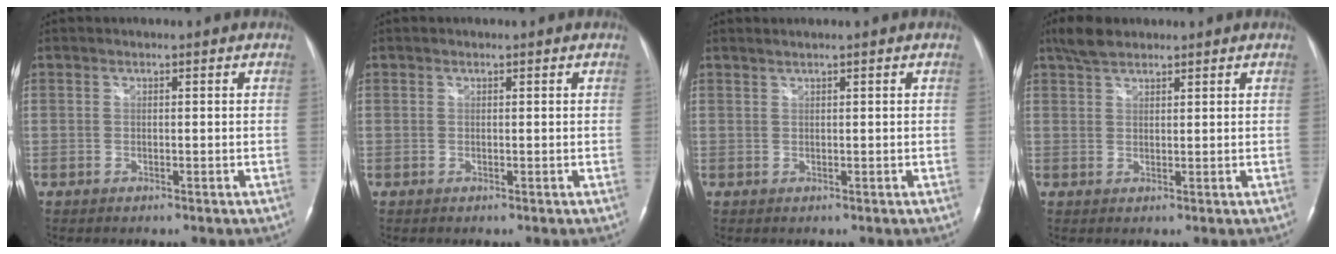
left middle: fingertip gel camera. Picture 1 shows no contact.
{"total": 0.0}
{"total": 0.7, "force": [0.7, -0.2, 0.3], "torque": [-0.010, 0.005, 0.017]}
{"total": 3.9, "force": [3.1, 1.5, 1.7], "torque": [-0.043, 0.014, 0.061]}